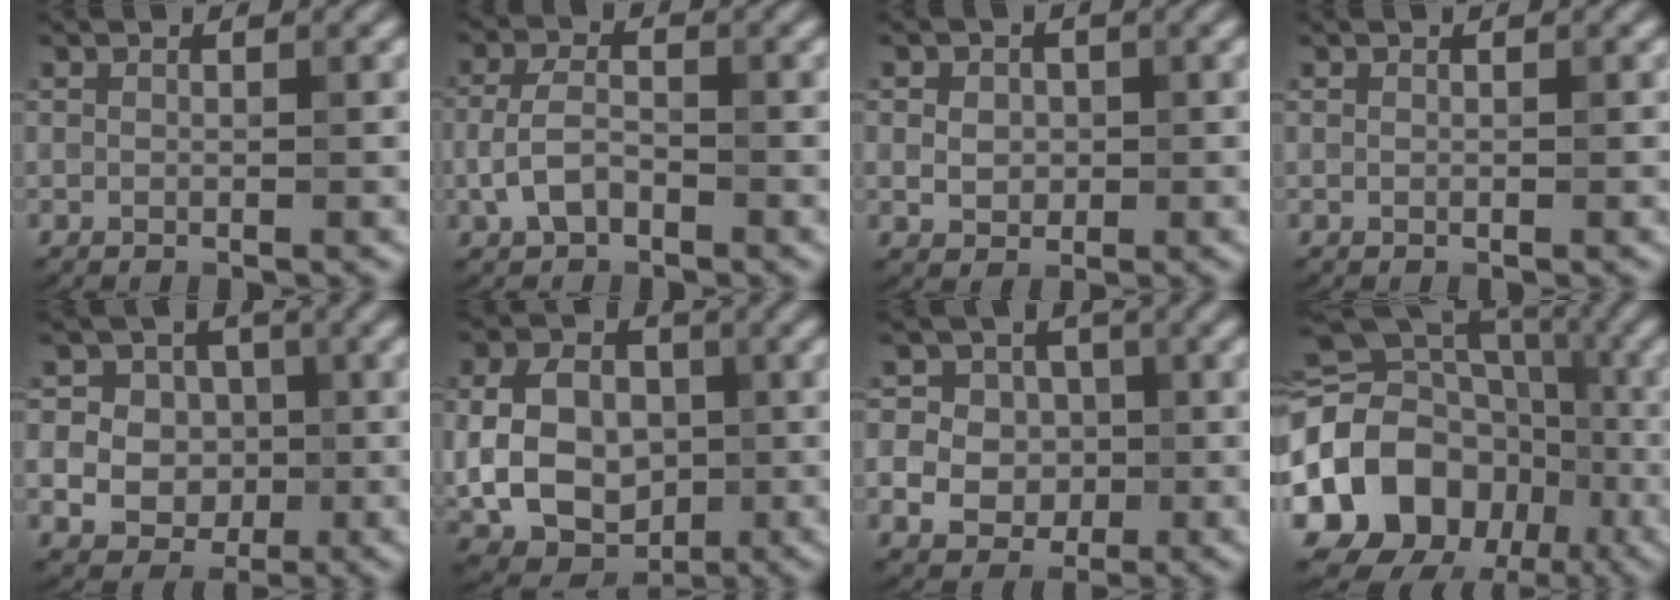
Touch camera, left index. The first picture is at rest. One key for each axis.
{"total": 3.0, "fx": -1.2, "fy": 1.8, "fz": 2.1, "tx": -0.044, "ty": 0.006, "tz": -0.029}
{"total": 2.5, "fx": 0.2, "fy": 2.1, "fz": 1.3, "tx": -0.020, "ty": 0.002, "tz": -0.001}
{"total": 0.0}
{"total": 8.3, "fx": 0.2, "fy": 7.7, "fz": 3.1, "tx": -0.062, "ty": 0.032, "tz": -0.016}
{"total": 9.1, "fx": -0.8, "fy": 6.8, "fz": 6.0, "tx": -0.115, "ty": 0.002, "tz": -0.023}
{"total": 6.9, "fx": -0.4, "fy": 6.3, "fz": 2.7, "tx": -0.037, "ty": 0.025, "tz": -0.037}
{"total": 16.6, "fx": -4.2, "fy": 13.8, "fz": 8.2, "tx": -0.159, "ty": 0.003, "tz": -0.097}